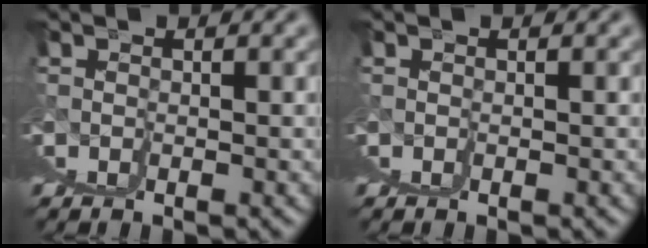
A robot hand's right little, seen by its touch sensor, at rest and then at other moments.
{"total": 0.0}